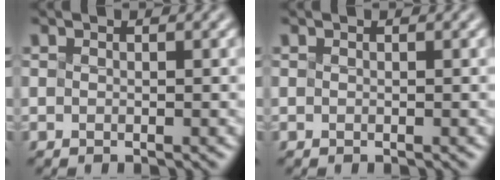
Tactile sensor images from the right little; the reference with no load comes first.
{"total": 0.0}